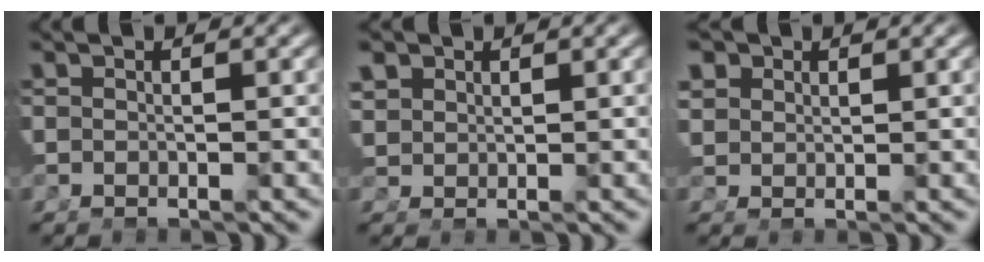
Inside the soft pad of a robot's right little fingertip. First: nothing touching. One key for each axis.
{"total": 1.5, "fx": 1.2, "fy": 0.5, "fz": 0.6, "tx": -0.015, "ty": -0.005, "tz": 0.039}
{"total": 1.9, "fx": 1.4, "fy": 0.9, "fz": 0.9, "tx": -0.020, "ty": -0.004, "tz": 0.037}